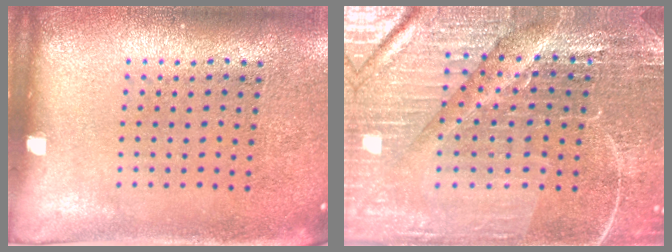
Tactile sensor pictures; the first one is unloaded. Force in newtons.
{"total": 4.5, "press": 4.4, "slide": 1.3}